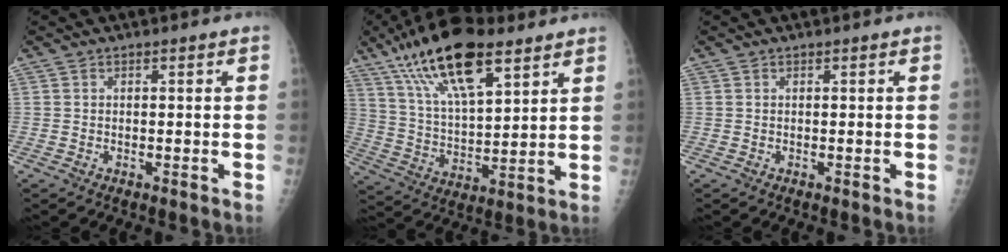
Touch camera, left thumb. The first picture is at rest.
{"total": 19.5, "force": [11.8, 7.1, 13.8], "torque": [-0.230, -0.033, 0.217]}
{"total": 0.0}